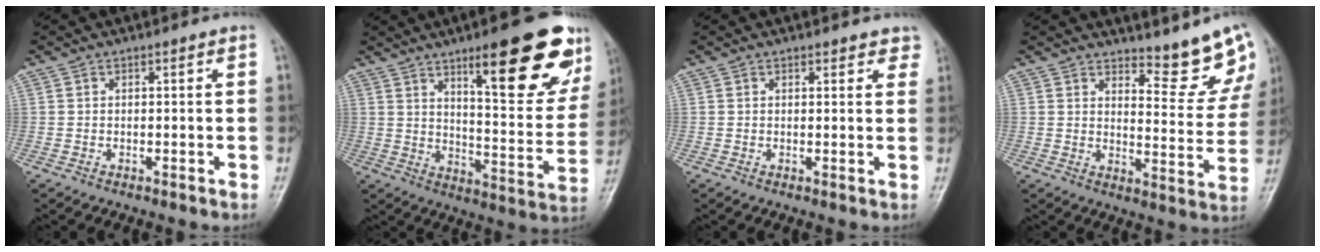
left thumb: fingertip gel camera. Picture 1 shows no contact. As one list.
[{"total": 22.7, "force": [12.6, 6.2, 17.8], "torque": [-0.200, -0.055, 0.182]}, {"total": 3.1, "force": [2.5, 1.4, 1.1], "torque": [0.020, -0.006, 0.019]}, {"total": 10.0, "force": [8.7, 2.6, 4.0], "torque": [-0.019, -0.082, 0.113]}]